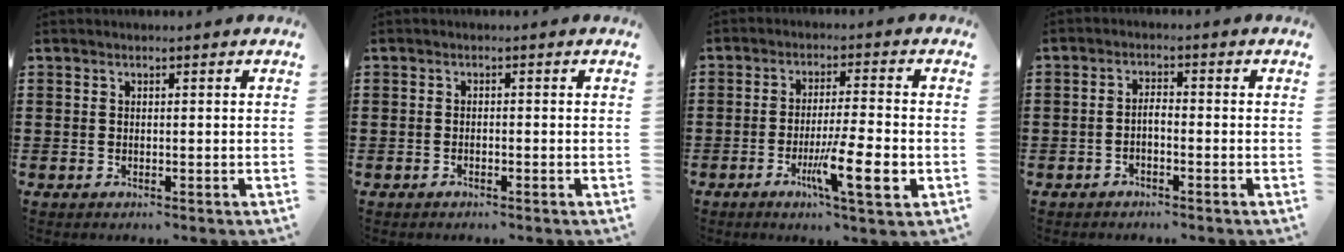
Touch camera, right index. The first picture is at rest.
{"total": 0.6, "force": [-0.6, 0.0, 0.3], "torque": [-0.007, -0.005, -0.010]}
{"total": 9.5, "force": [-3.2, 1.2, 8.9], "torque": [-0.156, -0.009, -0.054]}
{"total": 1.6, "force": [-1.0, 0.2, 1.2], "torque": [-0.026, 0.001, -0.020]}